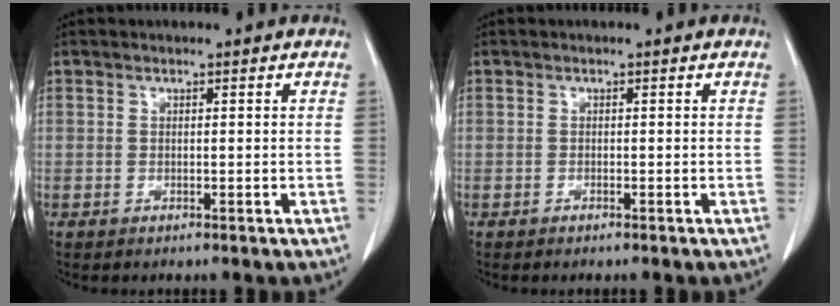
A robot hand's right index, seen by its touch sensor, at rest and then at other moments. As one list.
[{"total": 0.0}]